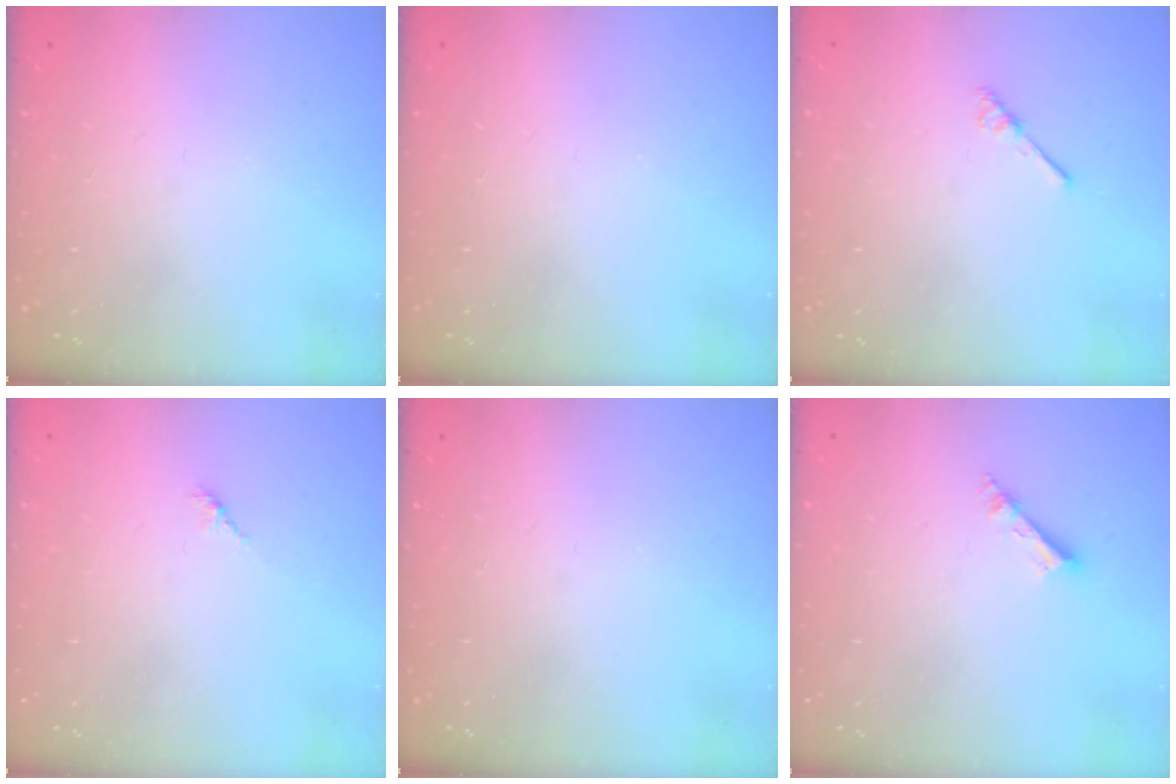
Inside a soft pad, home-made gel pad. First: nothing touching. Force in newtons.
{"total": 0.0}
{"total": 3.0, "press": 3.0, "slide": 0.3}
{"total": 1.7, "press": 1.6, "slide": 0.5}
{"total": 0.0}
{"total": 2.6, "press": 2.5, "slide": 0.2}